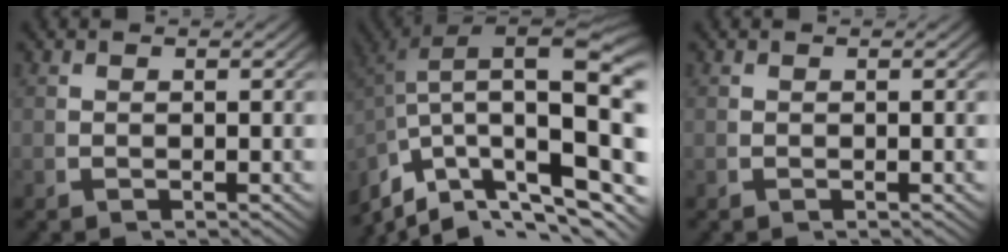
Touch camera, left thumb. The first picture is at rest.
{"total": 18.7, "force": [-0.1, 11.7, 14.6], "torque": [-0.268, -0.046, 0.017]}
{"total": 0.0}